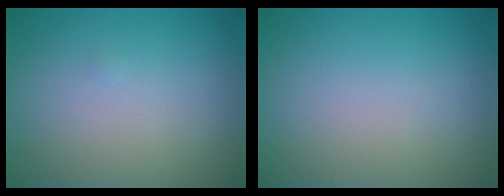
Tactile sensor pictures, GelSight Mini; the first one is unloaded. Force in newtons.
{"total": 0.0}